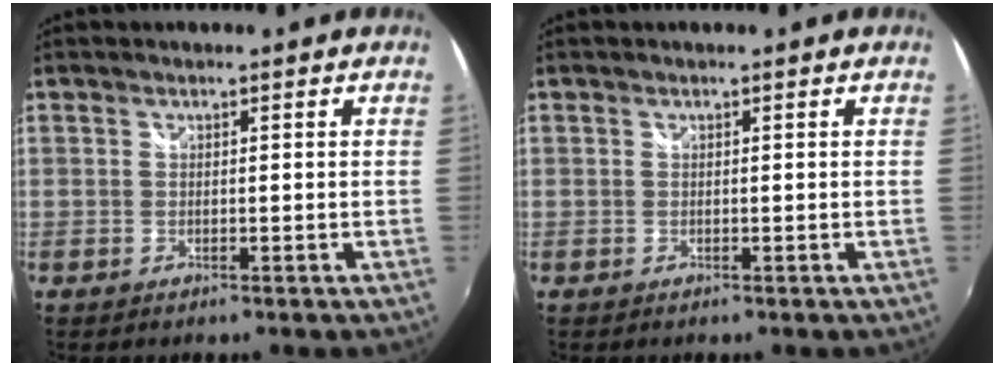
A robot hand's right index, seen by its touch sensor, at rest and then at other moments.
{"total": 0.0}